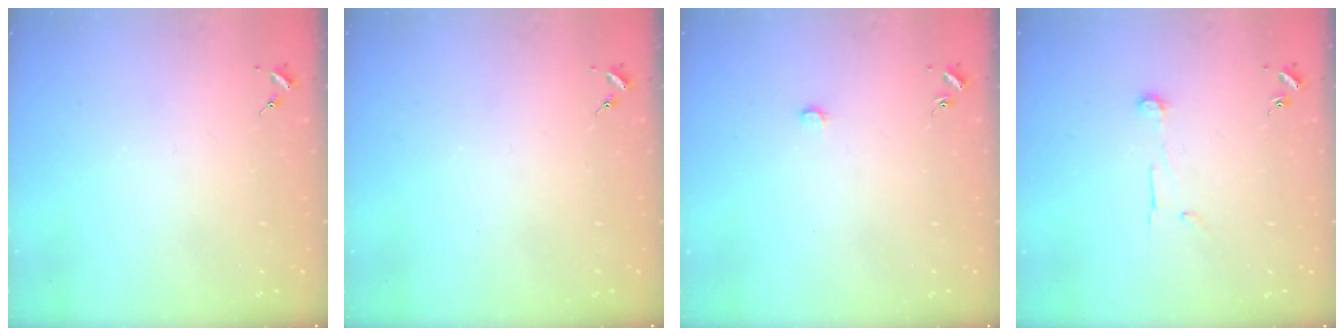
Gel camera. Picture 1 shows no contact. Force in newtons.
{"total": 0.0}
{"total": 4.0, "press": 4.0, "slide": 0.4}
{"total": 6.8, "press": 6.7, "slide": 0.7}